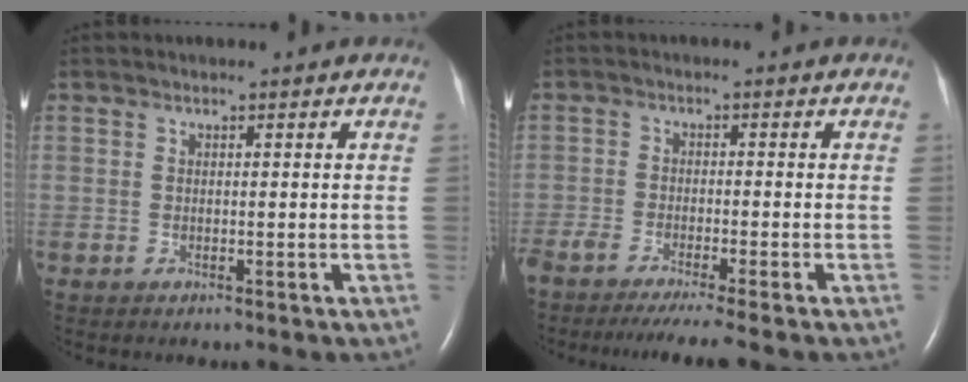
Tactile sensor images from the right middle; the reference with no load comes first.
{"total": 9.2, "force": [-7.8, -0.6, 4.8], "torque": [-0.057, -0.026, -0.121]}